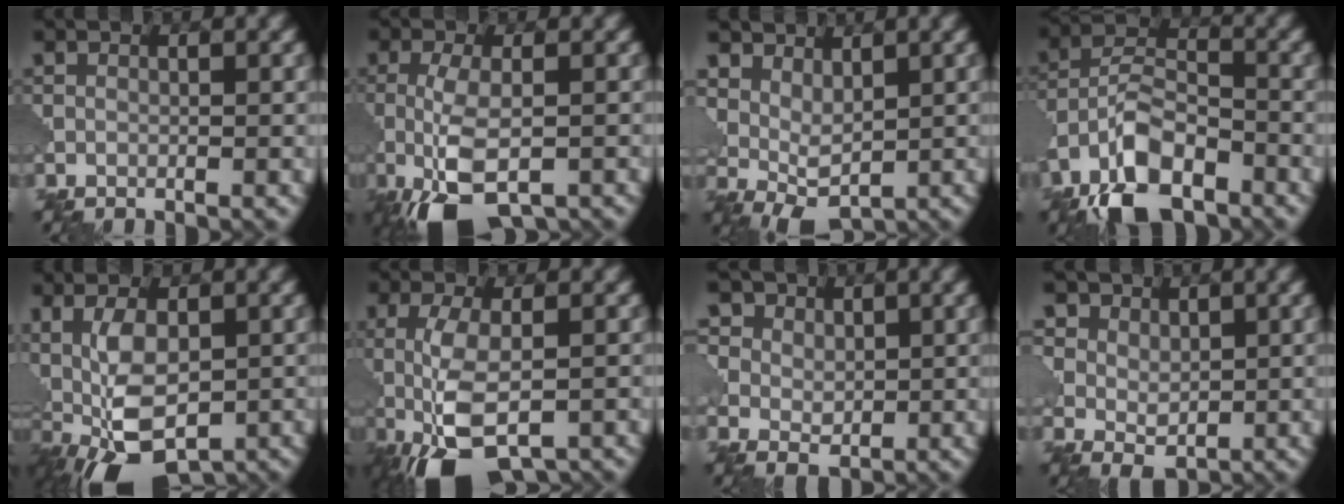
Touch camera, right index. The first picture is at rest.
{"total": 7.0, "force": [-3.3, 2.4, 5.7], "torque": [-0.123, -0.012, -0.060]}
{"total": 4.3, "force": [2.6, 2.5, 2.4], "torque": [-0.044, -0.001, 0.042]}
{"total": 8.9, "force": [-5.5, 4.1, 5.7], "torque": [-0.106, 0.005, -0.113]}
{"total": 8.9, "force": [-1.1, 4.2, 7.8], "torque": [-0.148, -0.004, -0.016]}
{"total": 8.1, "force": [-3.2, 3.0, 6.8], "torque": [-0.145, -0.014, -0.056]}
{"total": 9.7, "force": [4.8, 7.2, 4.5], "torque": [-0.093, 0.019, 0.065]}
{"total": 6.2, "force": [3.2, 4.5, 2.8], "torque": [-0.067, 0.003, 0.048]}